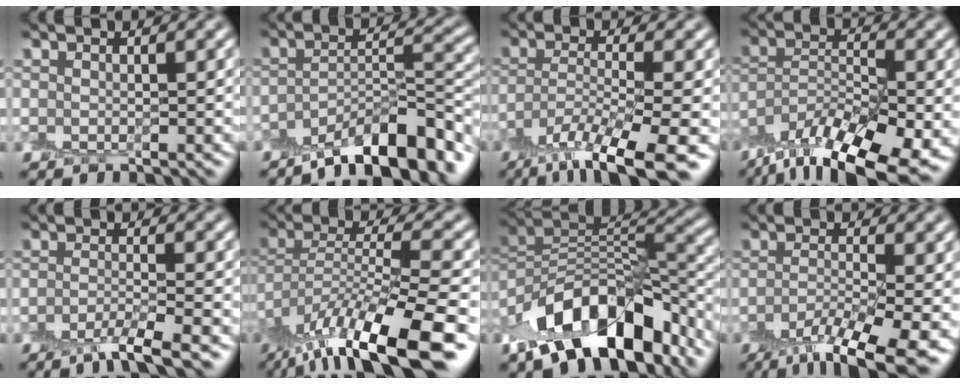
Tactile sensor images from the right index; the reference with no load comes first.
{"total": 9.3, "force": [-6.8, 2.7, 5.7], "torque": [-0.079, 0.009, -0.116]}
{"total": 9.4, "force": [-6.7, 1.8, 6.3], "torque": [-0.111, -0.005, -0.120]}
{"total": 13.5, "force": [-10.1, 4.5, 7.7], "torque": [-0.145, -0.002, -0.149]}
{"total": 3.3, "force": [-2.3, 0.5, 2.3], "torque": [-0.038, -0.002, -0.051]}
{"total": 11.9, "force": [-8.0, 2.7, 8.3], "torque": [-0.151, 0.015, -0.136]}
{"total": 12.9, "force": [-7.5, 6.2, 8.4], "torque": [-0.139, 0.025, -0.133]}
{"total": 9.1, "force": [-5.6, 2.3, 6.8], "torque": [-0.128, -0.019, -0.093]}